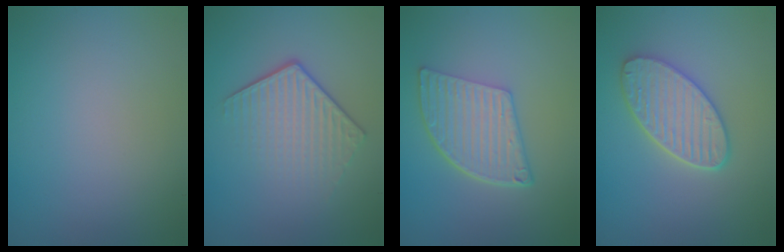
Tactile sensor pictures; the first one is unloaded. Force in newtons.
{"total": 4.2, "press": 2.9, "slide": 3.0}
{"total": 5.8, "press": 4.2, "slide": 4.0}
{"total": 4.7, "press": 4.2, "slide": 2.1}